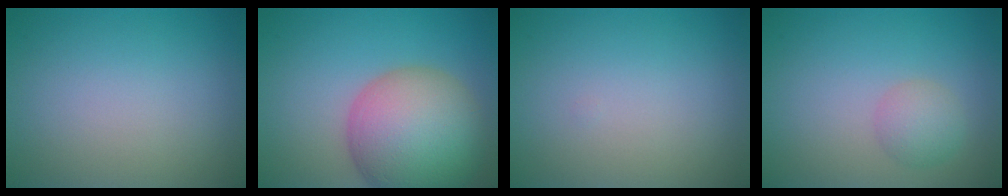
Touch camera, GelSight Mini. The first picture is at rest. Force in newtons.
{"total": 11.2, "press": 11.2, "slide": 0.6}
{"total": 0.0}
{"total": 2.1, "press": 2.1, "slide": 0.1}